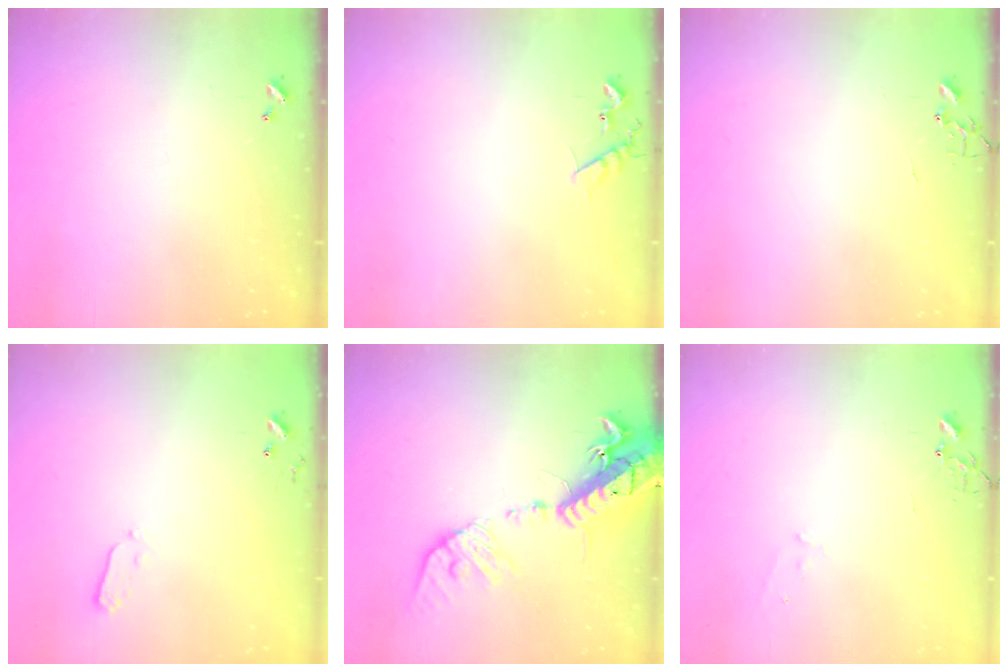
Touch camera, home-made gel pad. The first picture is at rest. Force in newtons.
{"total": 7.6, "press": 7.6, "slide": 0.4}
{"total": 0.0}
{"total": 4.0, "press": 3.9, "slide": 1.0}
{"total": 21.1, "press": 20.7, "slide": 4.1}
{"total": 5.6, "press": 5.6, "slide": 0.7}